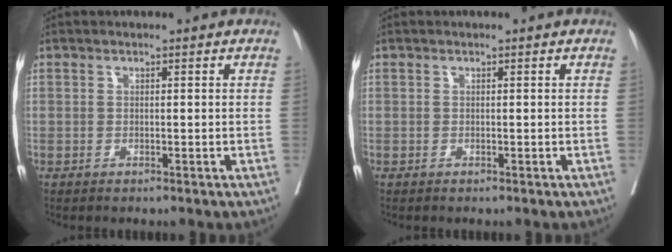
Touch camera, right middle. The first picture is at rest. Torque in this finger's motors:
{"motor_torque": [0.04, -0.03, 0.00, 0.00]}